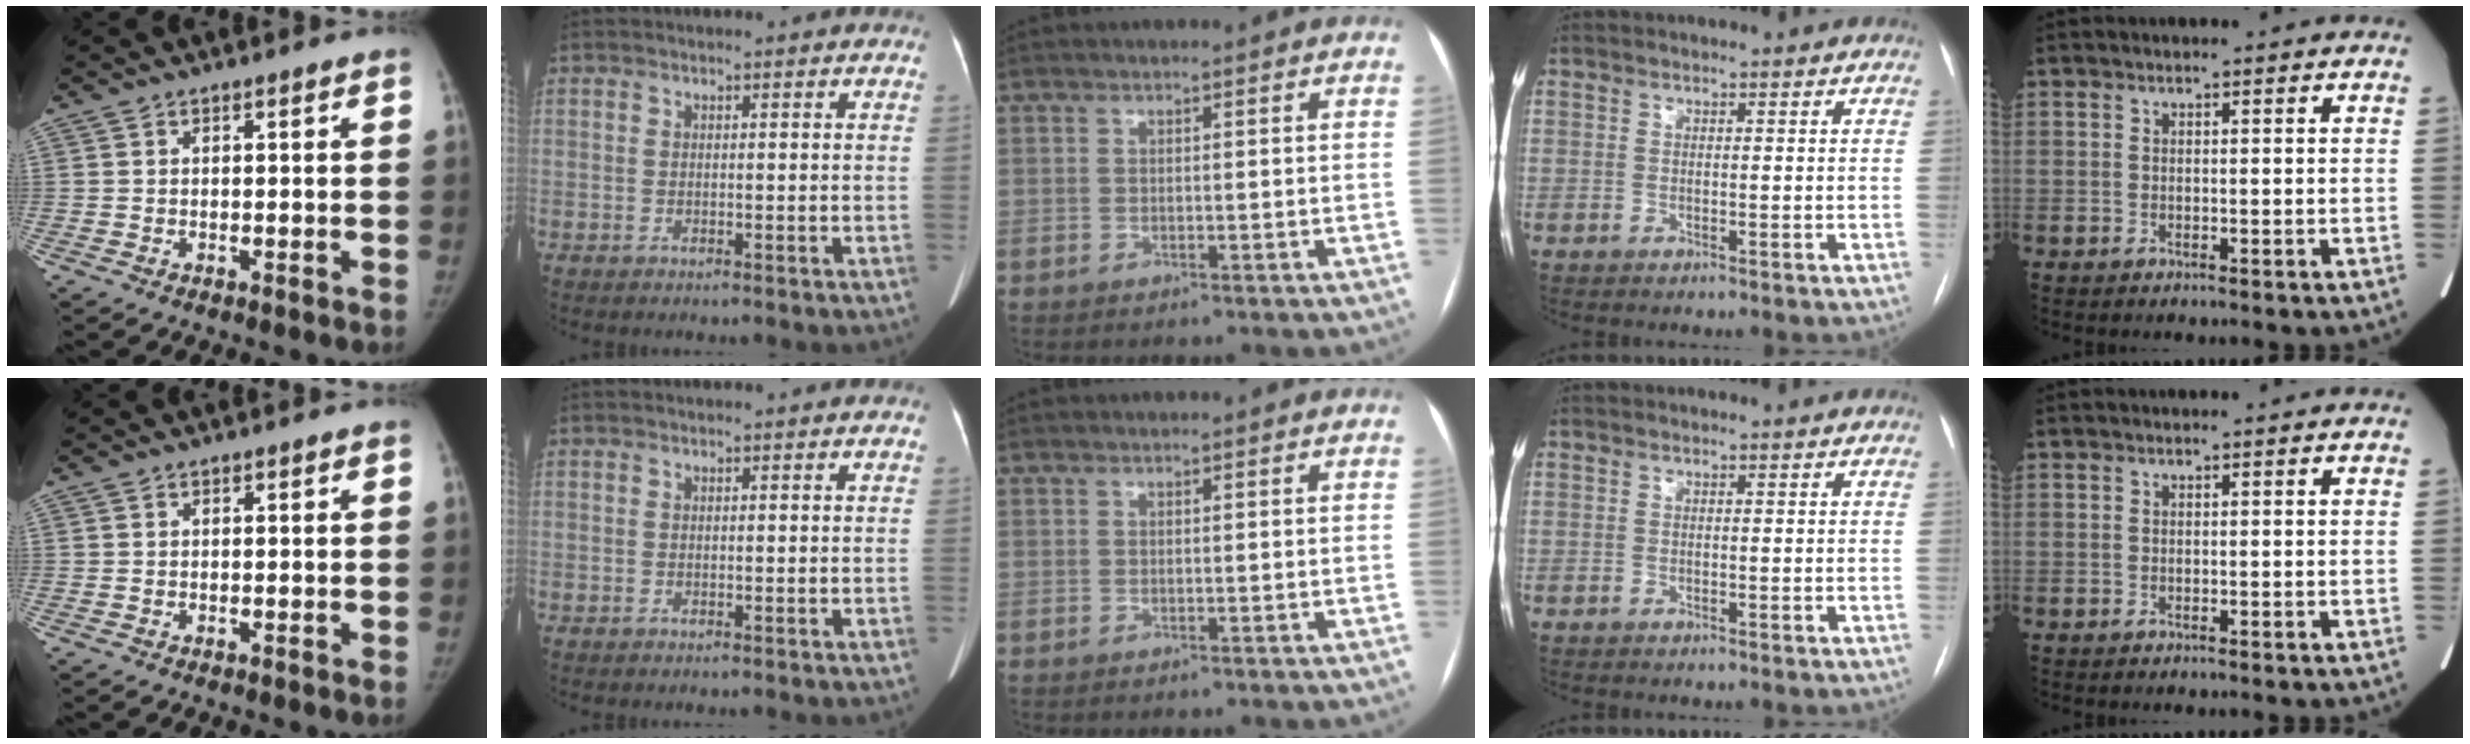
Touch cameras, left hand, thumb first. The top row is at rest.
{}